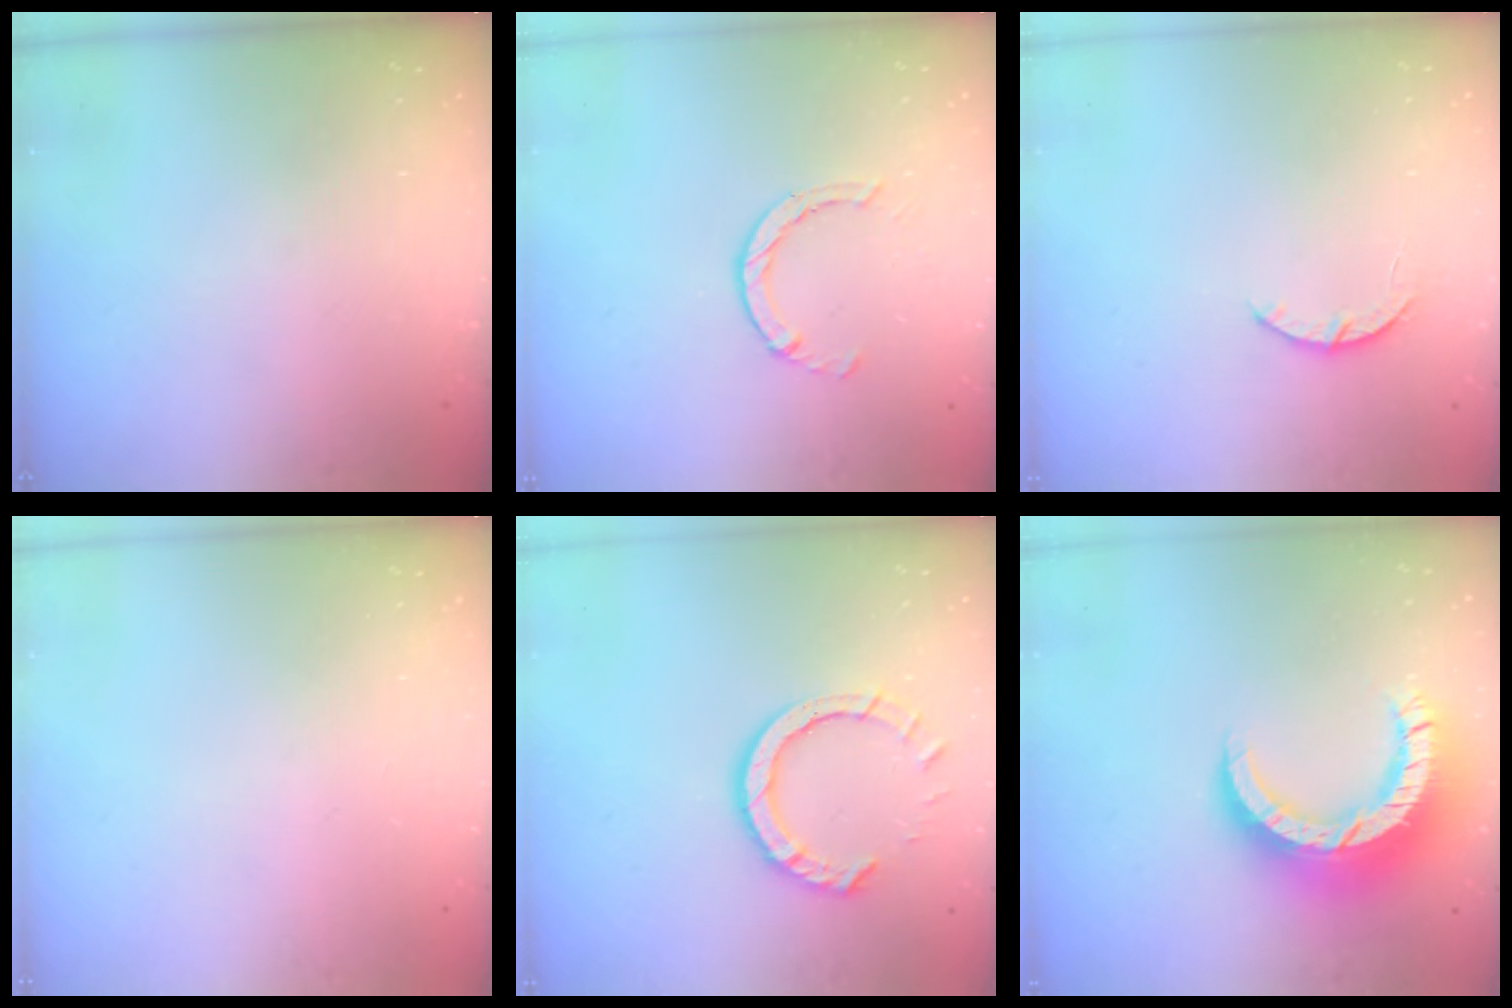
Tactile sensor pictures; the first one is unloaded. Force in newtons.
{"total": 2.9, "press": 2.8, "slide": 0.4}
{"total": 2.9, "press": 2.8, "slide": 0.5}
{"total": 0.0}
{"total": 8.6, "press": 8.5, "slide": 0.6}
{"total": 16.1, "press": 16.0, "slide": 1.4}